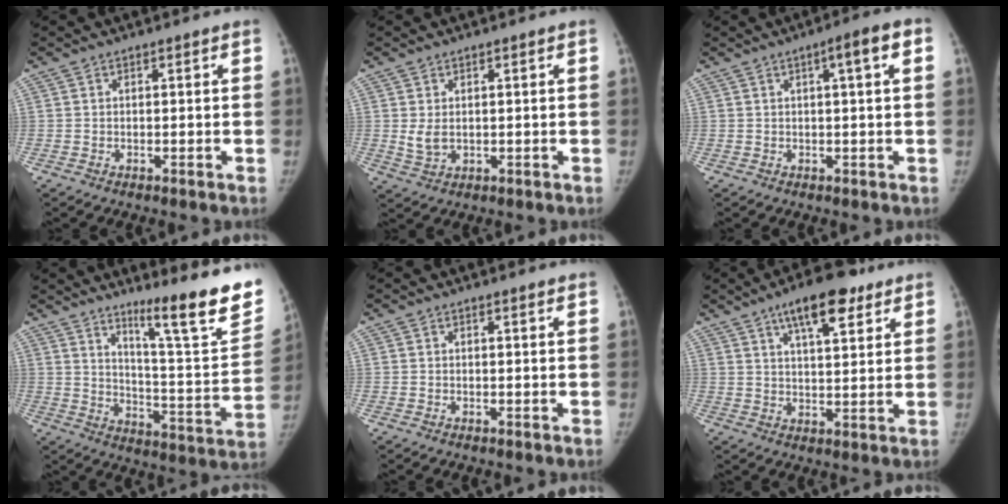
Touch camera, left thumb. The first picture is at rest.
{"total": 3.2, "force": [0.4, 2.2, 2.3], "torque": [-0.040, -0.008, 0.015]}
{"total": 4.9, "force": [1.5, 0.5, 4.7], "torque": [-0.068, 0.011, 0.018]}
{"total": 20.8, "force": [14.6, 2.2, 14.6], "torque": [-0.176, -0.113, 0.219]}
{"total": 0.8, "force": [0.7, 0.0, 0.4], "torque": [-0.006, -0.002, 0.011]}
{"total": 12.1, "force": [7.1, 4.5, 8.7], "torque": [-0.112, -0.025, 0.109]}